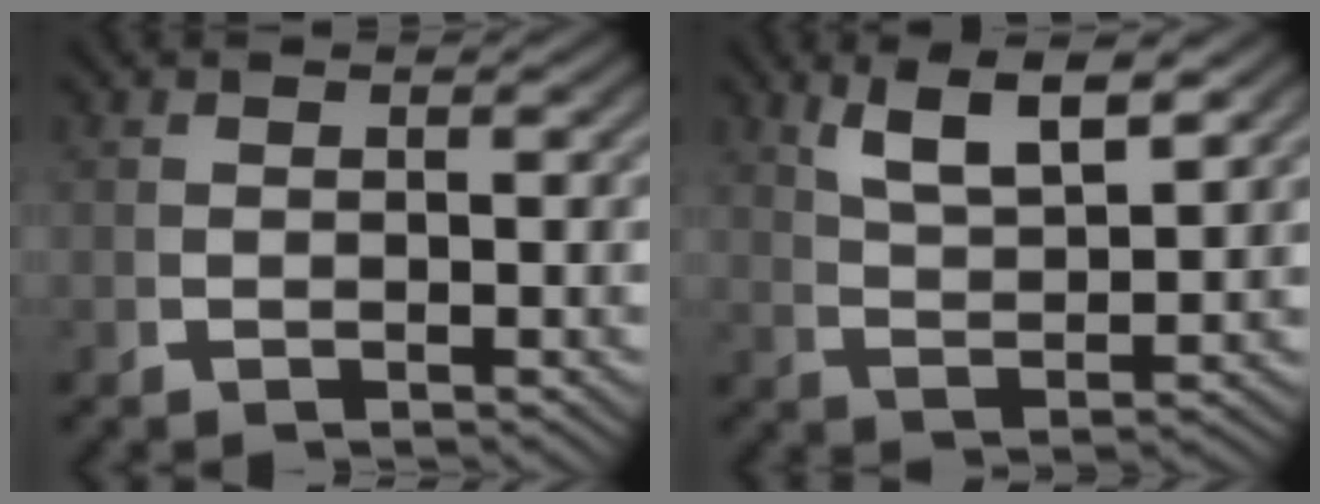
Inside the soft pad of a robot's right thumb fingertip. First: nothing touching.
{"total": 5.8, "force": [4.1, 1.5, 3.9], "torque": [-0.063, 0.010, 0.078]}